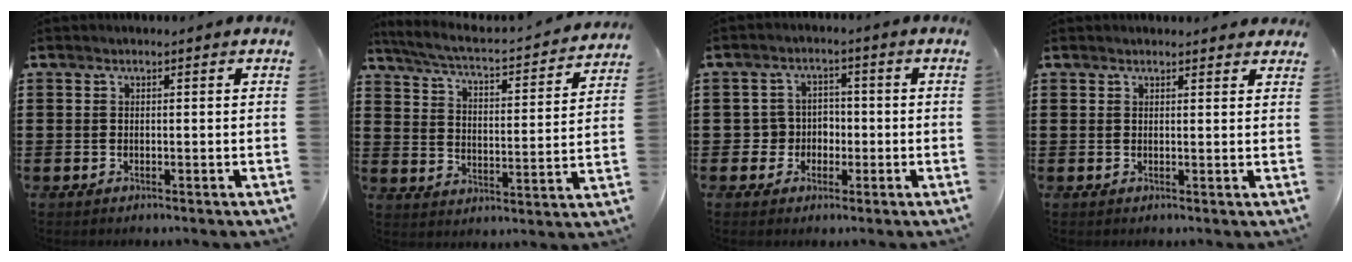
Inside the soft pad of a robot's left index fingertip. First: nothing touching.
{"total": 3.8, "force": [3.5, 0.0, 1.5], "torque": [-0.052, -0.033, 0.048]}
{"total": 3.7, "force": [-0.9, 3.4, 0.9], "torque": [-0.032, 0.006, -0.022]}
{"total": 1.3, "force": [1.3, 0.2, 0.2], "torque": [-0.005, 0.003, 0.025]}